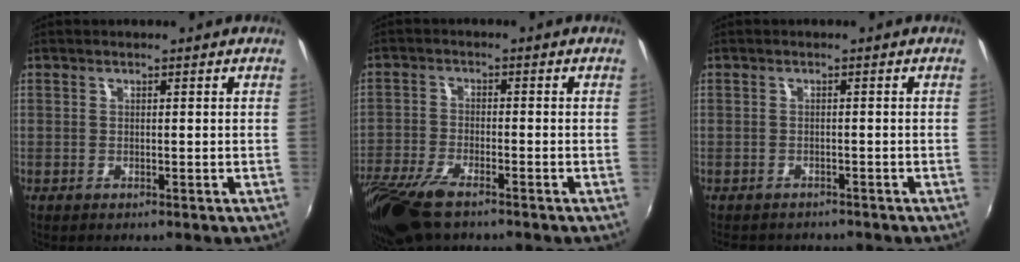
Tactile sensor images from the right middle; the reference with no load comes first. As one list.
[{"total": 12.1, "force": [-8.6, 4.1, 7.4], "torque": [-0.176, -0.041, -0.166]}, {"total": 4.3, "force": [-3.8, 1.5, 1.1], "torque": [-0.028, -0.016, -0.058]}]